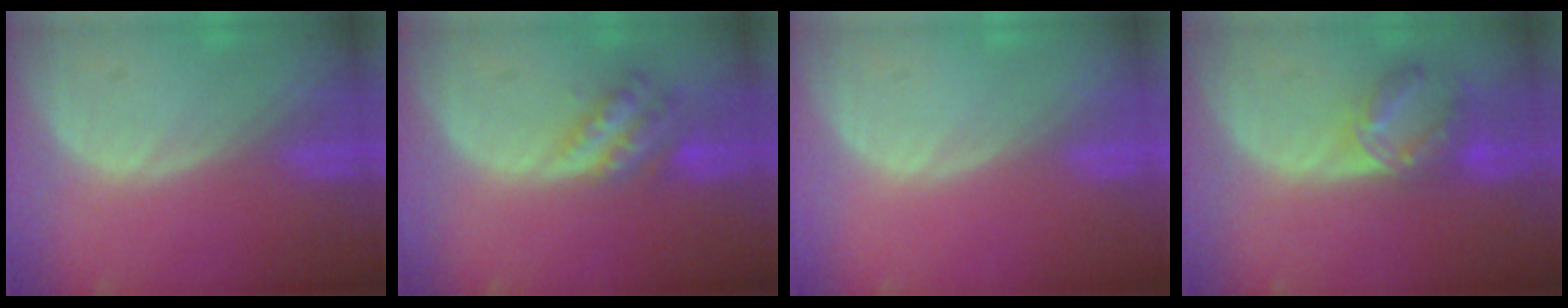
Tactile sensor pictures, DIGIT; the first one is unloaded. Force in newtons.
{"total": 6.1, "press": 5.3, "slide": 3.0}
{"total": 0.0}
{"total": 7.3, "press": 6.3, "slide": 3.7}